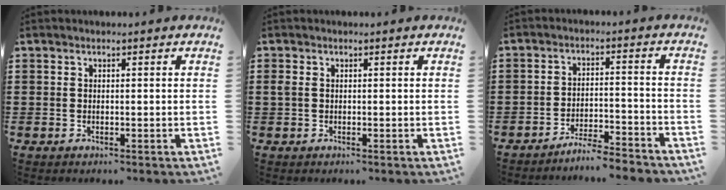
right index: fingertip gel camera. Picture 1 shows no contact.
{"total": 1.1, "force": [0.1, 0.8, 0.7], "torque": [-0.024, 0.003, -0.002]}
{"total": 4.7, "force": [-4.6, -0.1, 1.0], "torque": [-0.019, 0.001, -0.092]}